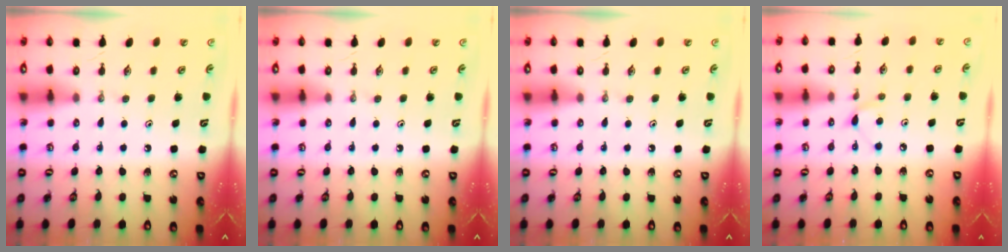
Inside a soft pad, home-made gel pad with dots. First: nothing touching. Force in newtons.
{"total": 0.0}
{"total": 0.0}
{"total": 5.2, "press": 5.1, "slide": 0.6}